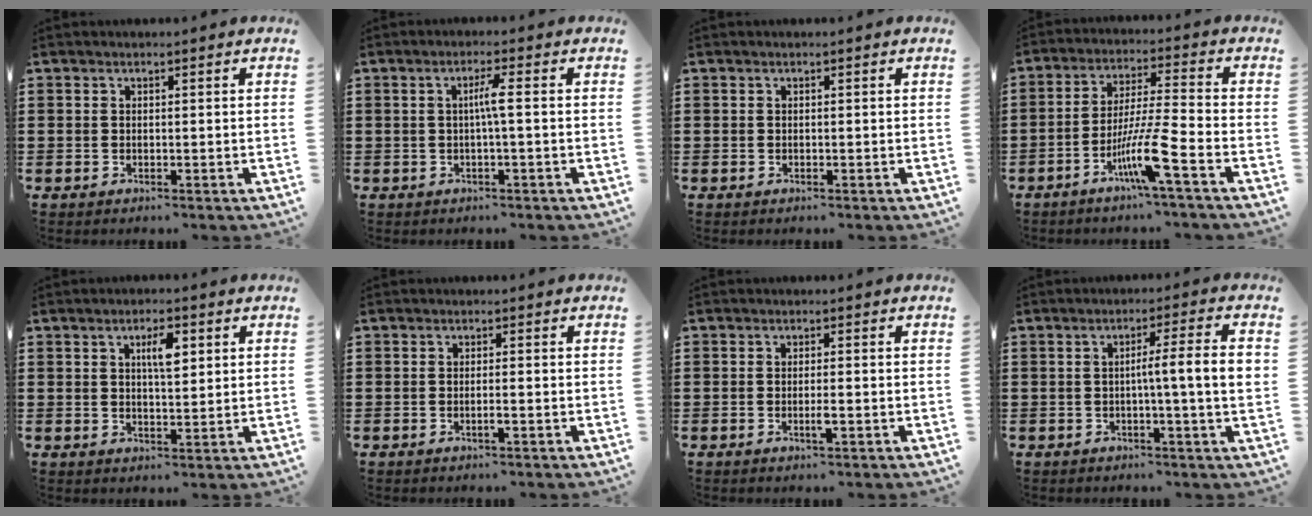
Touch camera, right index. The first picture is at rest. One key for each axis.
{"total": 2.6, "fx": -0.2, "fy": -0.2, "fz": 2.6, "tx": -0.049, "ty": -0.002, "tz": -0.008}
{"total": 0.0}
{"total": 9.6, "fx": -5.1, "fy": 0.1, "fz": 8.2, "tx": -0.167, "ty": -0.011, "tz": -0.099}
{"total": 4.0, "fx": 1.4, "fy": 1.3, "fz": 3.5, "tx": -0.058, "ty": 0.004, "tz": 0.018}
{"total": 1.3, "fx": -0.6, "fy": 0.0, "fz": 1.1, "tx": -0.021, "ty": -0.004, "tz": -0.011}
{"total": 2.0, "fx": -0.7, "fy": 0.2, "fz": 1.8, "tx": -0.031, "ty": 0.000, "tz": -0.014}
{"total": 6.5, "fx": -0.3, "fy": -0.1, "fz": 6.5, "tx": -0.116, "ty": -0.003, "tz": -0.011}